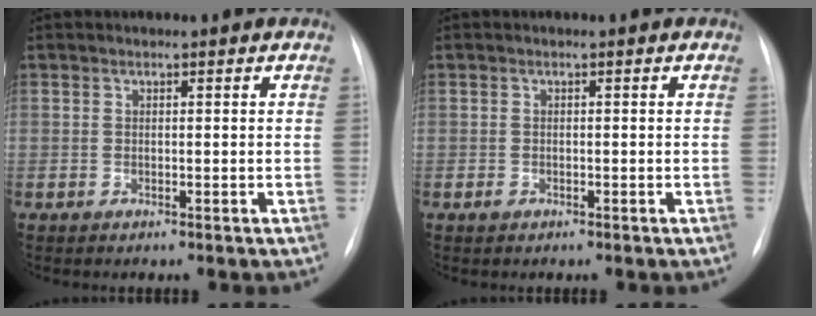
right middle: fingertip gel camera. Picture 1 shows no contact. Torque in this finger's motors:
{"motor_torque": [0.34, -0.47, 0.10, 0.02]}